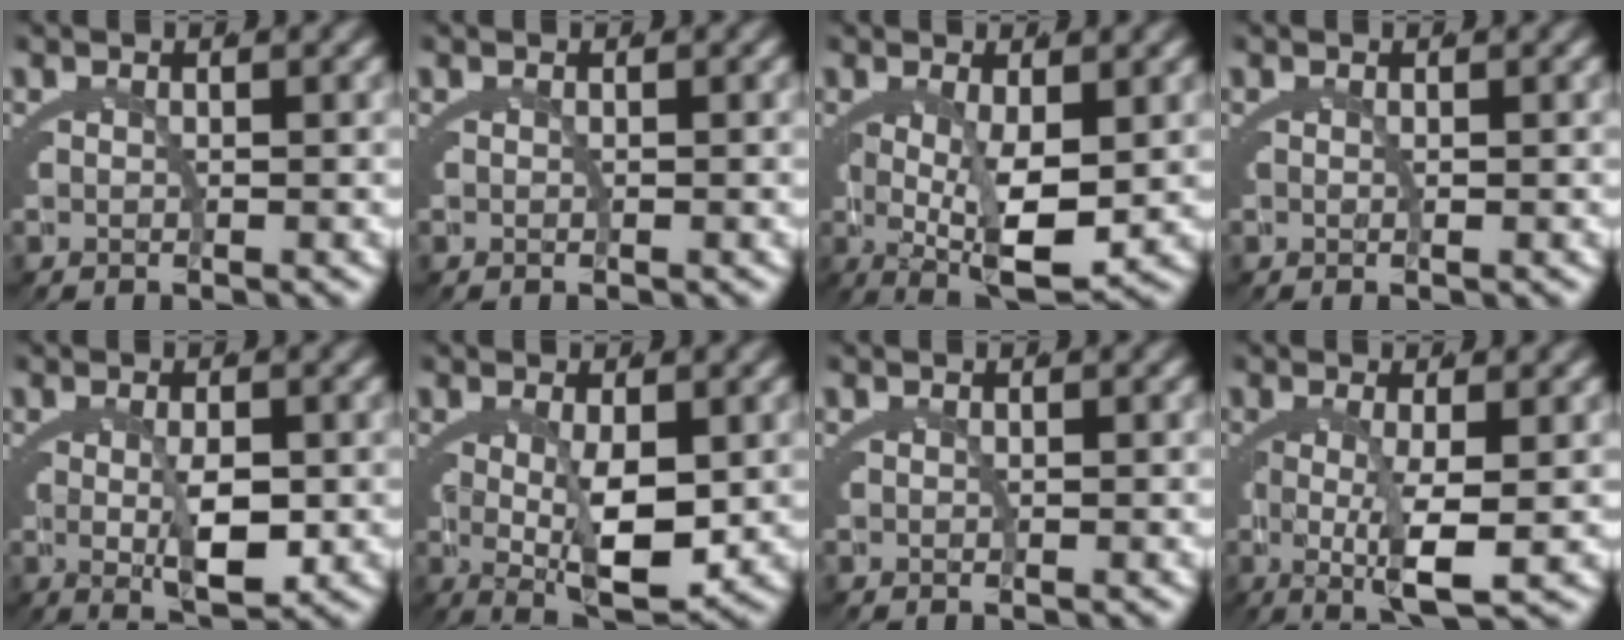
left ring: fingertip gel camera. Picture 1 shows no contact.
{"total": 0.0}
{"total": 7.1, "force": [-1.5, 2.4, 6.5], "torque": [-0.103, -0.033, -0.003]}
{"total": 1.1, "force": [0.2, 0.9, 0.7], "torque": [-0.022, -0.002, 0.004]}
{"total": 4.3, "force": [-0.2, 1.0, 4.2], "torque": [-0.062, -0.019, 0.009]}
{"total": 6.4, "force": [-0.8, 1.8, 6.1], "torque": [-0.089, -0.026, 0.005]}
{"total": 0.0}
{"total": 5.7, "force": [-0.5, 1.3, 5.6], "torque": [-0.094, -0.015, 0.004]}